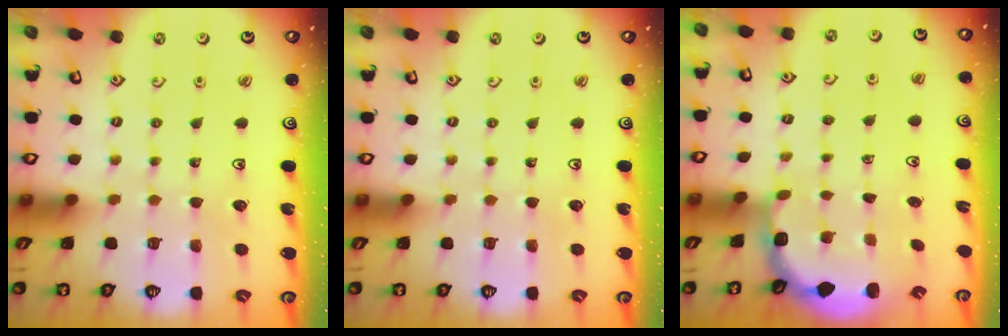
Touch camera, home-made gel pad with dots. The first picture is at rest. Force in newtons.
{"total": 0.0}
{"total": 2.7, "press": 2.1, "slide": 1.7}